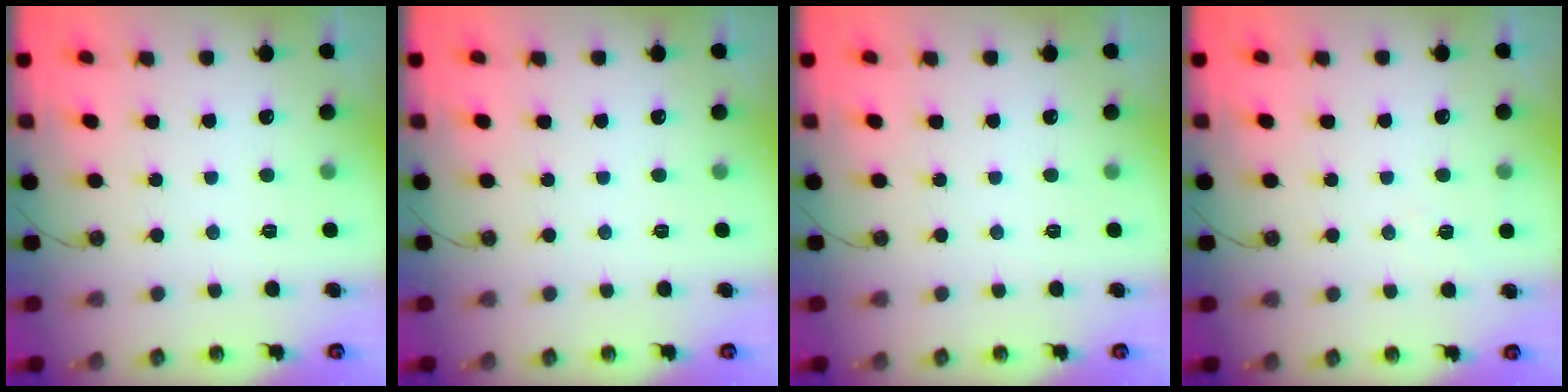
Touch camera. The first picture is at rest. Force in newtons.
{"total": 0.0}
{"total": 0.0}
{"total": 5.8, "press": 4.8, "slide": 3.3}